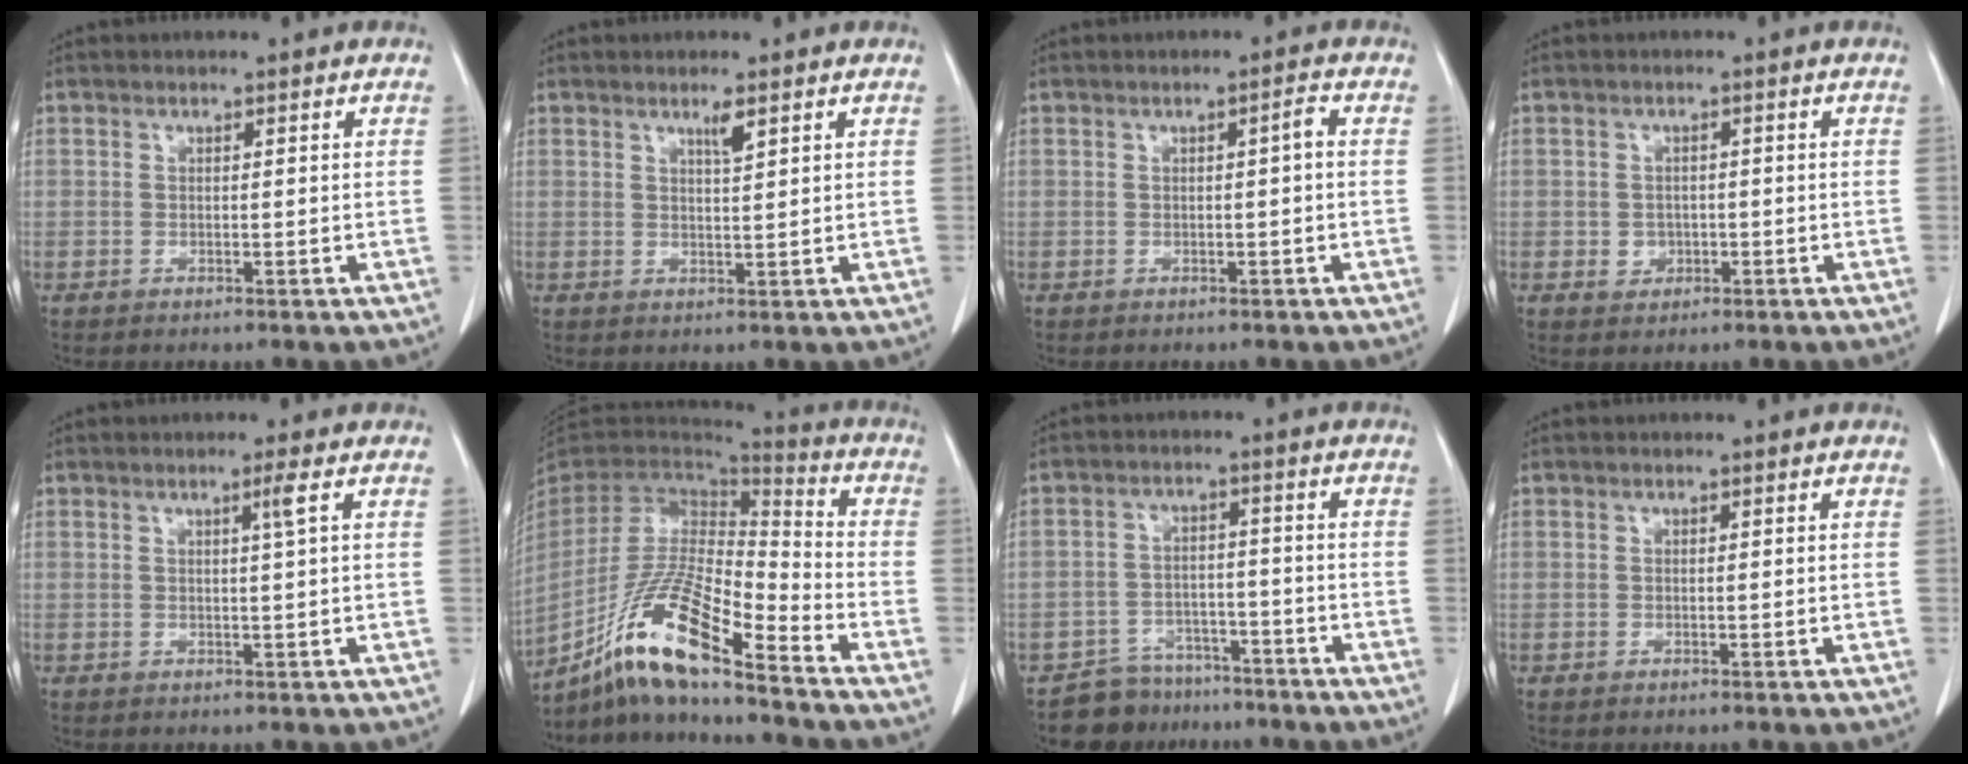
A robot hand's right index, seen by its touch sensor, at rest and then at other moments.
{"total": 2.0, "force": [1.3, 0.0, 1.6], "torque": [-0.030, -0.004, 0.024]}
{"total": 1.3, "force": [0.0, 0.1, 1.3], "torque": [-0.020, 0.004, 0.000]}
{"total": 2.2, "force": [-0.6, 2.0, 0.7], "torque": [-0.008, 0.005, -0.002]}
{"total": 1.6, "force": [0.6, -0.6, 1.3], "torque": [-0.026, -0.005, 0.013]}
{"total": 16.8, "force": [-11.6, 2.0, 12.0], "torque": [-0.236, -0.010, -0.215]}
{"total": 6.9, "force": [-5.7, 3.9, -0.3], "torque": [0.017, 0.023, -0.093]}
{"total": 0.0}